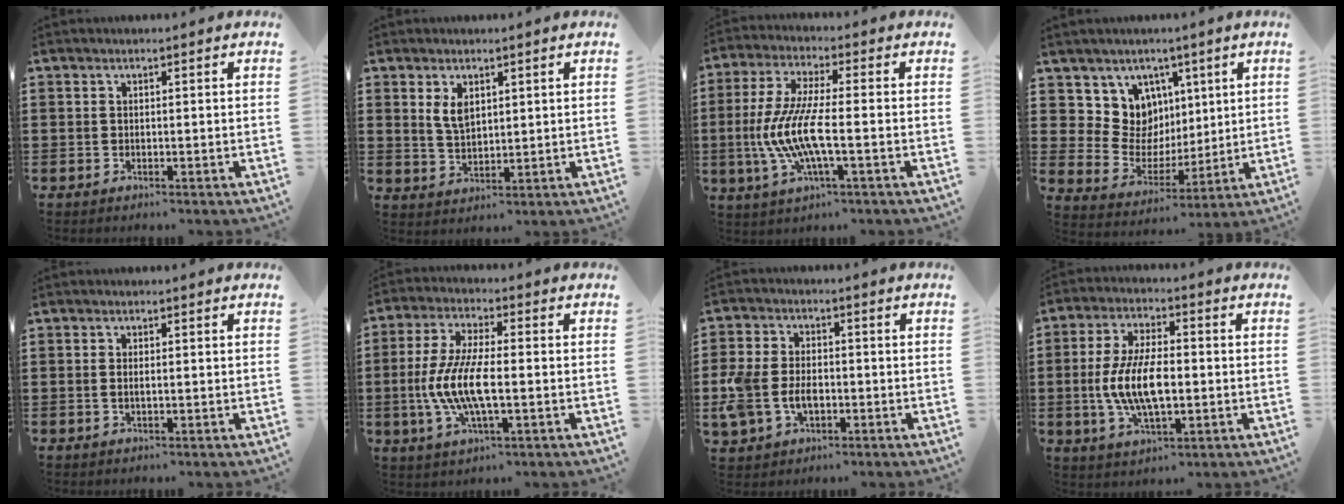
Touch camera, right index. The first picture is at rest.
{"total": 3.6, "force": [1.8, 1.9, 2.5], "torque": [-0.054, 0.006, 0.032]}
{"total": 9.5, "force": [-2.2, 2.1, 9.0], "torque": [-0.209, -0.020, -0.052]}
{"total": 9.0, "force": [2.9, 8.3, 1.7], "torque": [-0.068, -0.027, 0.060]}
{"total": 1.1, "force": [-0.1, 0.3, 1.1], "torque": [-0.021, 0.000, -0.002]}
{"total": 9.0, "force": [-2.1, 2.9, 8.3], "torque": [-0.190, -0.013, -0.047]}
{"total": 6.2, "force": [-1.3, 4.4, 4.2], "torque": [-0.114, 0.000, -0.031]}
{"total": 10.1, "force": [-1.2, 4.4, 9.0], "torque": [-0.197, -0.005, -0.027]}